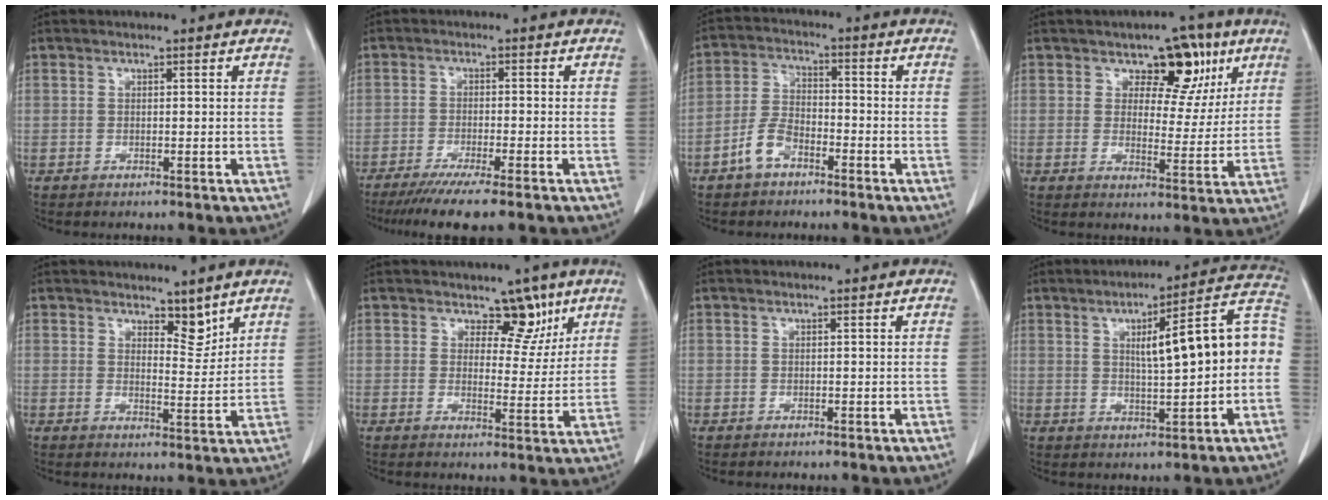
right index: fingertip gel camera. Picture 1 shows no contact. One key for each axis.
{"total": 8.0, "fx": -6.0, "fy": -0.3, "fz": 5.3, "tx": -0.079, "ty": -0.019, "tz": -0.095}
{"total": 5.5, "fx": -3.4, "fy": 2.9, "fz": 3.2, "tx": -0.074, "ty": 0.012, "tz": -0.068}
{"total": 7.5, "fx": 4.4, "fy": 5.1, "fz": 3.4, "tx": -0.016, "ty": 0.001, "tz": 0.055}
{"total": 3.9, "fx": 3.2, "fy": 1.5, "fz": 1.7, "tx": -0.019, "ty": -0.010, "tz": 0.053}
{"total": 5.6, "fx": 3.6, "fy": 3.4, "fz": 2.6, "tx": -0.014, "ty": -0.005, "tz": 0.049}
{"total": 0.0}
{"total": 13.2, "fx": 0.6, "fy": 2.3, "fz": 13.0, "tx": -0.174, "ty": 0.040, "tz": 0.010}